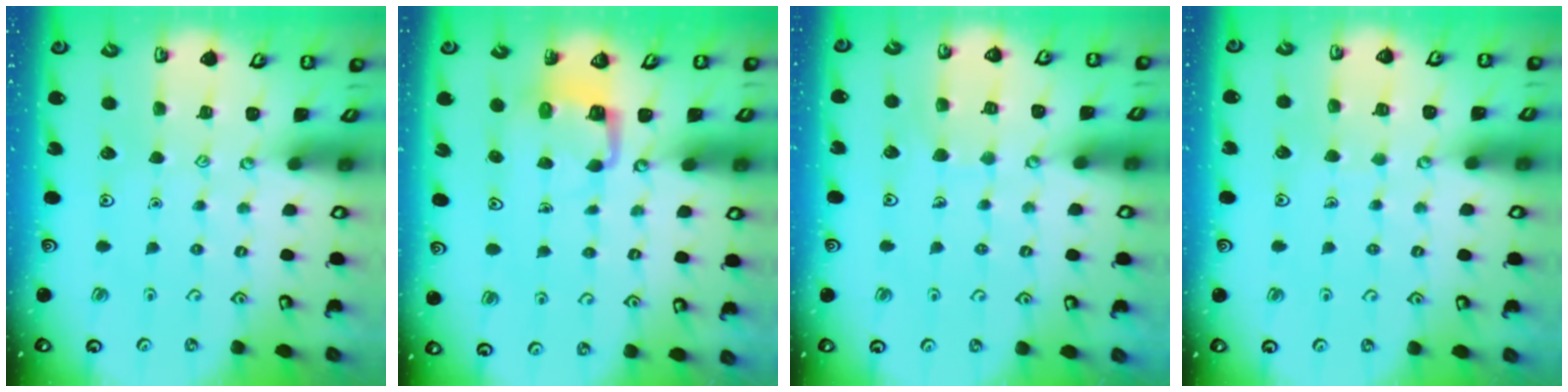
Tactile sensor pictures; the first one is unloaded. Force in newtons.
{"total": 3.8, "press": 3.8, "slide": 0.1}
{"total": 4.8, "press": 4.8, "slide": 0.3}
{"total": 3.8, "press": 3.7, "slide": 0.2}